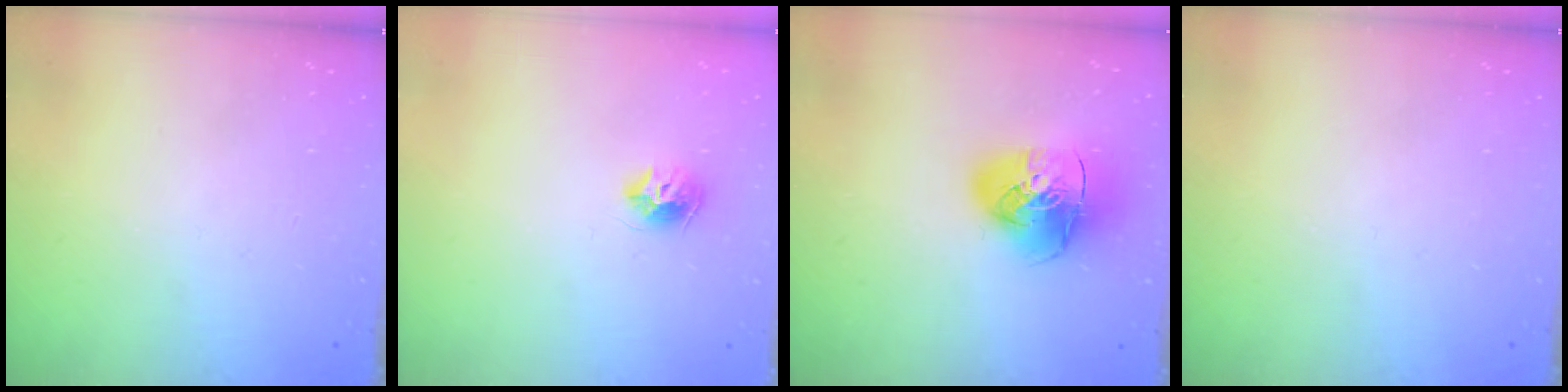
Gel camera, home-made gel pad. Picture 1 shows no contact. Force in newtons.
{"total": 8.1, "press": 8.1, "slide": 0.1}
{"total": 13.4, "press": 13.3, "slide": 1.7}
{"total": 0.0}